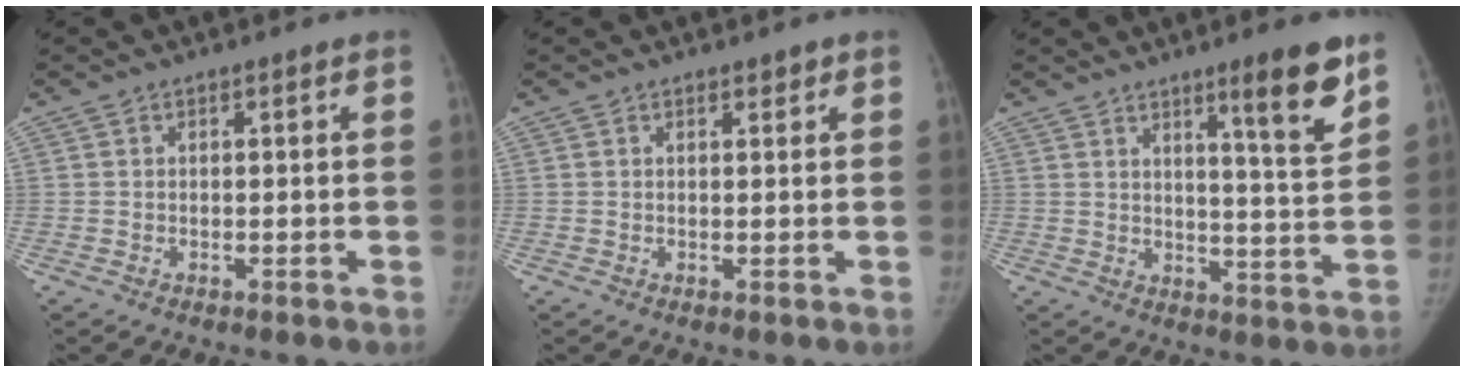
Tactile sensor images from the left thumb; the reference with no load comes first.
{"total": 0.9, "force": [0.7, 0.4, 0.4], "torque": [-0.001, -0.004, 0.007]}
{"total": 10.4, "force": [6.6, 0.9, 8.0], "torque": [-0.101, -0.049, 0.097]}